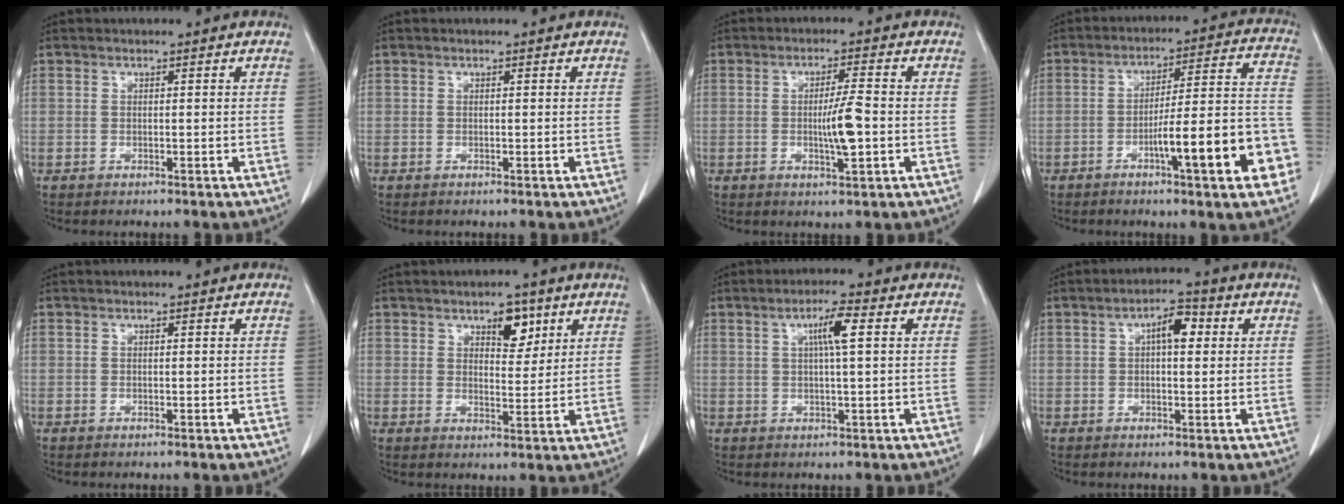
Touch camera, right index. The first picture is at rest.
{"total": 0.0}
{"total": 5.4, "force": [-0.7, 0.4, 5.4], "torque": [-0.093, -0.004, -0.010]}
{"total": 16.3, "force": [-6.4, 1.6, 14.9], "torque": [-0.165, 0.028, -0.085]}
{"total": 0.0}
{"total": 5.0, "force": [2.9, 2.3, 3.3], "torque": [-0.047, 0.000, 0.043]}
{"total": 4.5, "force": [1.3, 0.0, 4.3], "torque": [-0.075, 0.004, 0.020]}
{"total": 4.6, "force": [1.1, 1.8, 4.1], "torque": [-0.067, 0.015, 0.015]}